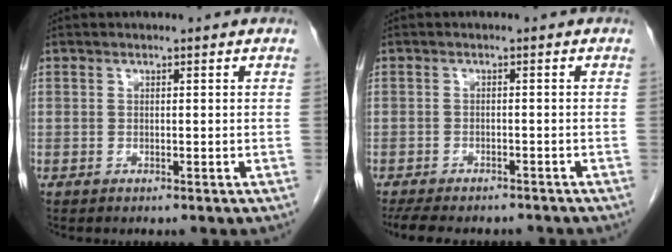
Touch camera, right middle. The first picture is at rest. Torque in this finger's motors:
{"motor_torque": [0.09, -0.08, 0.03, 0.03]}